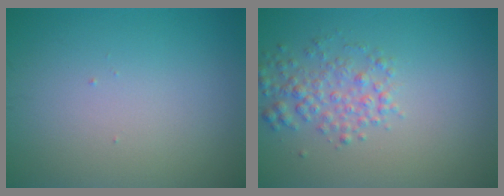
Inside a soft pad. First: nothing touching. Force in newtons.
{"total": 2.7, "press": 2.7, "slide": 0.1}